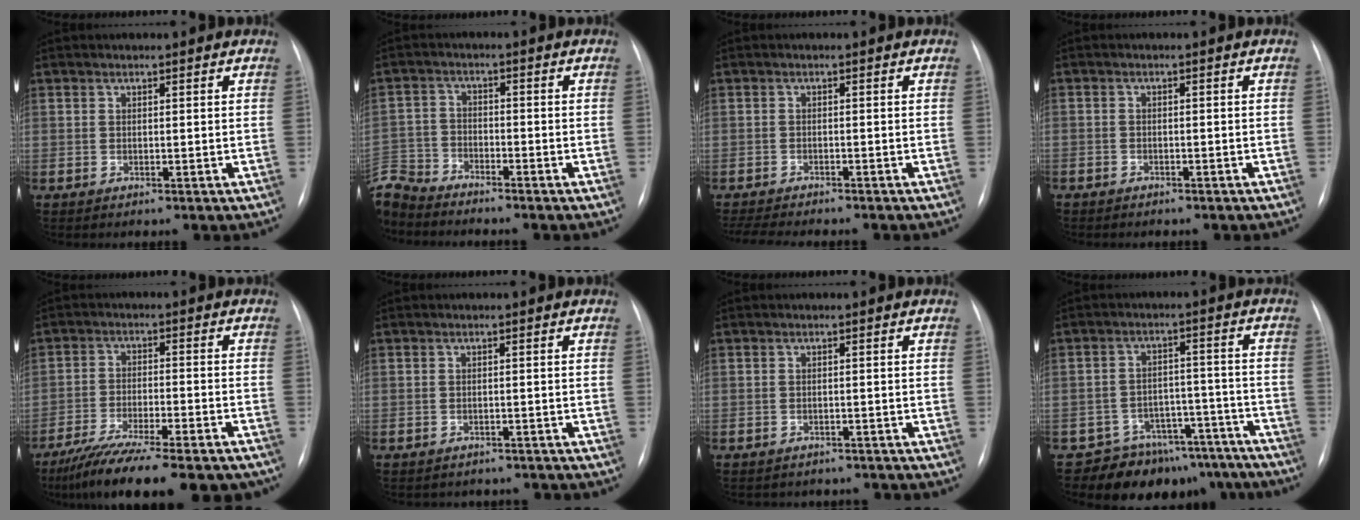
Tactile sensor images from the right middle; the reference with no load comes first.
{"total": 7.9, "force": [-7.8, 1.4, 0.5], "torque": [-0.015, 0.002, -0.154]}
{"total": 9.1, "force": [-8.1, 1.4, 4.0], "torque": [-0.057, -0.008, -0.116]}
{"total": 2.7, "force": [-2.1, 1.4, 0.9], "torque": [-0.014, 0.002, -0.019]}
{"total": 18.5, "force": [-15.3, 3.0, 9.9], "torque": [-0.130, -0.016, -0.227]}
{"total": 5.7, "force": [-5.1, 2.4, 0.7], "torque": [-0.005, 0.008, -0.052]}
{"total": 6.0, "force": [-5.4, 2.5, 0.8], "torque": [-0.008, 0.008, -0.056]}
{"total": 13.9, "force": [-11.9, 7.1, 1.5], "torque": [0.010, 0.053, -0.146]}